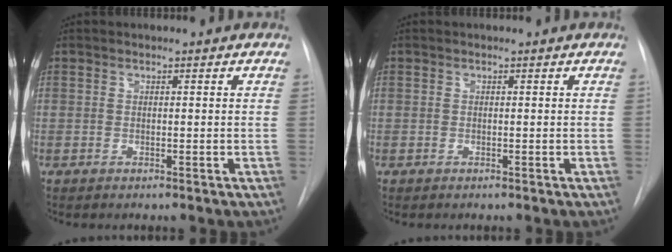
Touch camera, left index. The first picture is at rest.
{"total": 0.0}